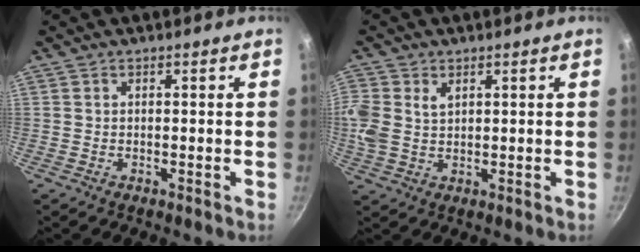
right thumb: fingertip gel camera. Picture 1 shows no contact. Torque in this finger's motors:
{"motor_torque": [0.36, 0.36, 0.50, 0.31, 0.08]}